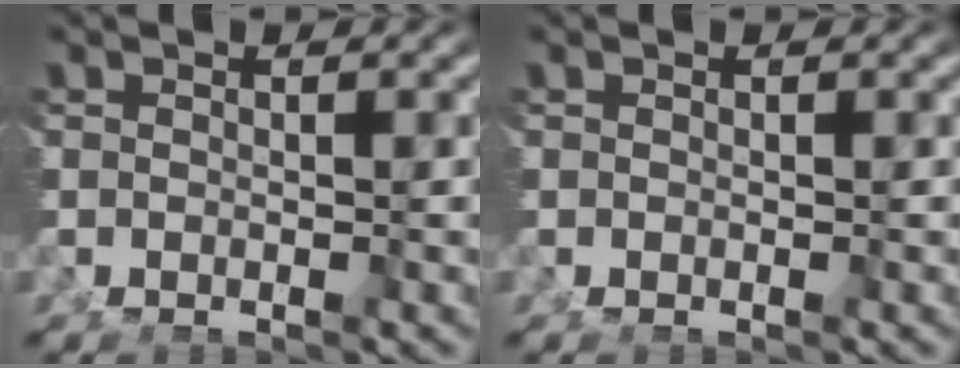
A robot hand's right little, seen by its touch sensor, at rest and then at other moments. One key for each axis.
{"total": 0.0}